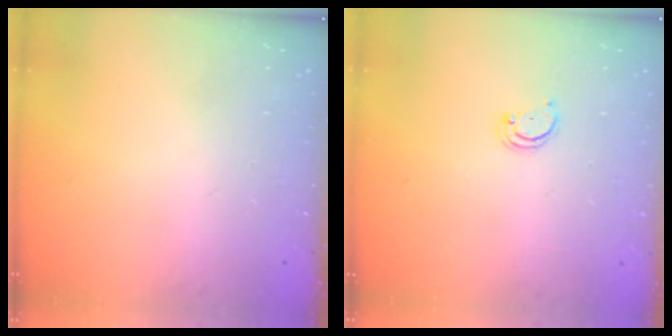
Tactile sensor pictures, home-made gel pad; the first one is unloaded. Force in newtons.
{"total": 1.5, "press": 1.5, "slide": 0.1}